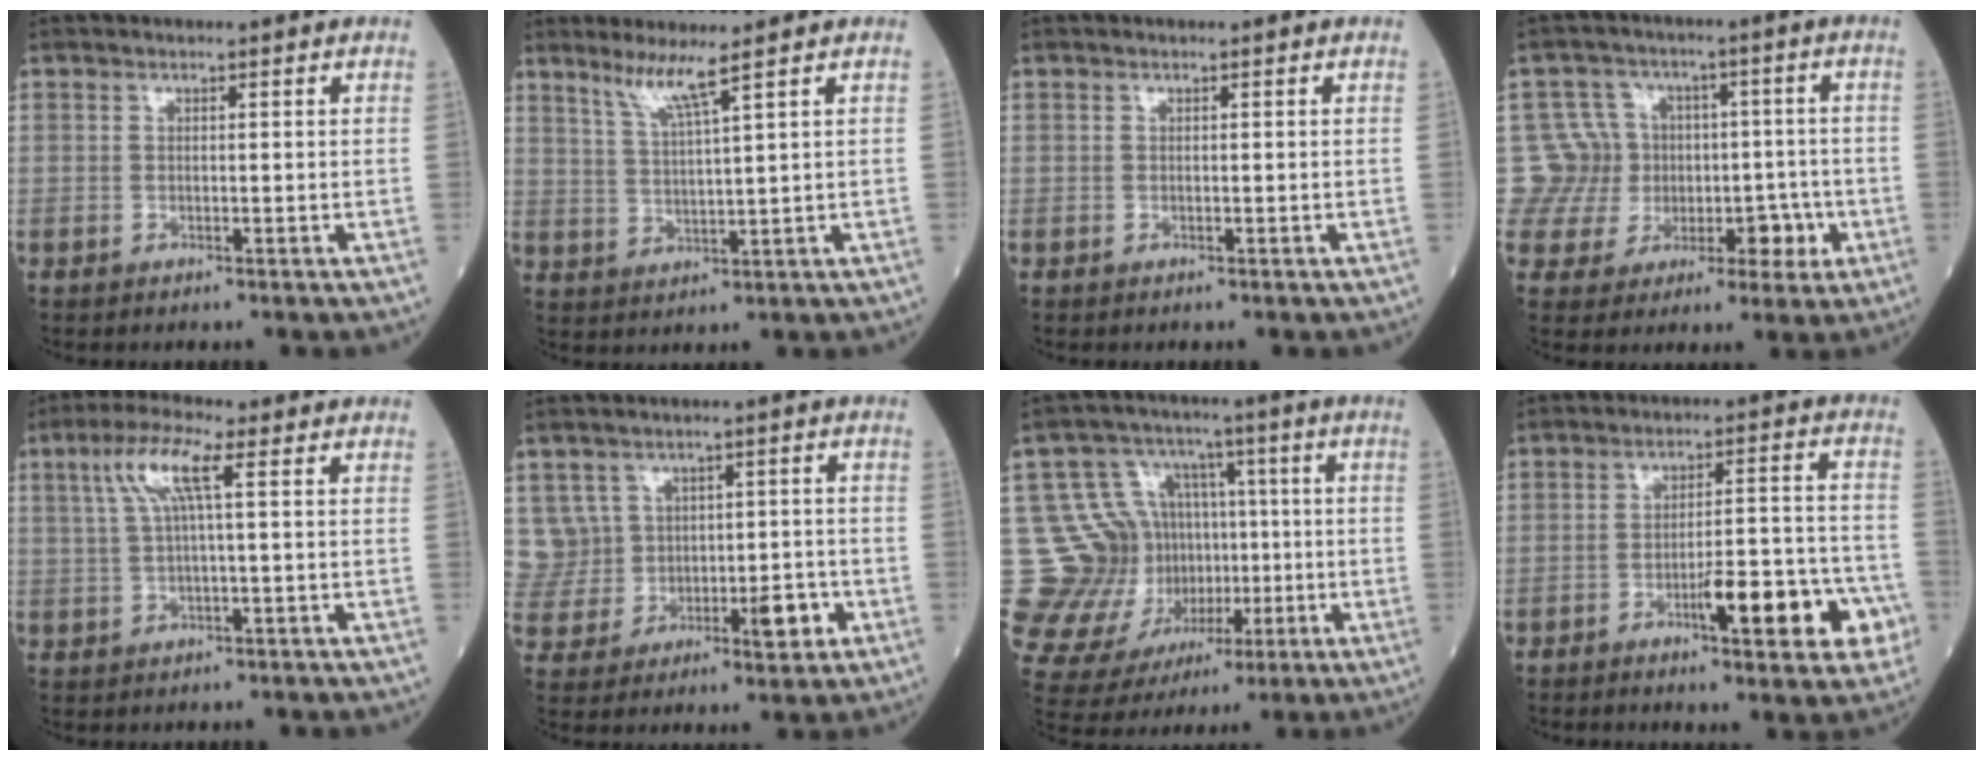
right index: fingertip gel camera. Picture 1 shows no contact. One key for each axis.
{"total": 4.8, "fx": 3.5, "fy": -1.1, "fz": 3.0, "tx": -0.062, "ty": -0.011, "tz": 0.073}
{"total": 0.0}
{"total": 9.8, "fx": -0.4, "fy": 9.7, "fz": 1.6, "tx": -0.008, "ty": 0.047, "tz": 0.007}
{"total": 6.4, "fx": 2.3, "fy": 0.4, "fz": 6.0, "tx": -0.127, "ty": 0.020, "tz": 0.049}
{"total": 7.8, "fx": 0.6, "fy": 7.3, "fz": 2.8, "tx": -0.031, "ty": 0.032, "tz": 0.033}
{"total": 19.0, "fx": -0.2, "fy": 16.8, "fz": 9.0, "tx": -0.185, "ty": 0.063, "tz": 0.034}
{"total": 11.8, "fx": -4.9, "fy": 2.4, "fz": 10.4, "tx": -0.137, "ty": 0.018, "tz": -0.063}